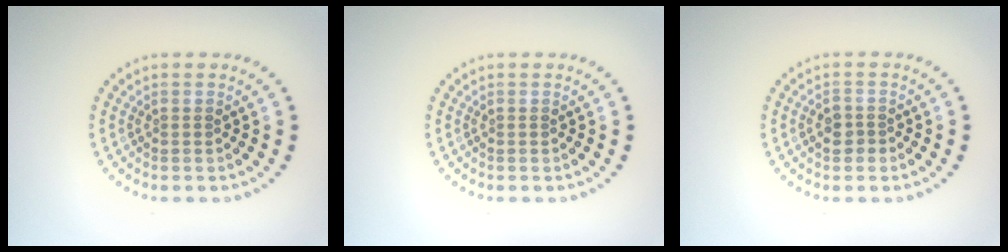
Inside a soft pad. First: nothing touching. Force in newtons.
{"total": 0.0}
{"total": 1.8, "press": 1.7, "slide": 0.6}